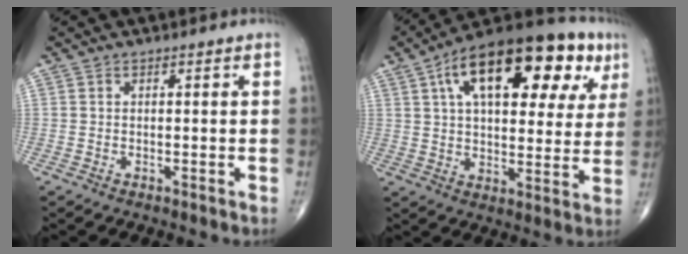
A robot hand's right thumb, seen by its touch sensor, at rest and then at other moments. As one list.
[{"total": 25.7, "force": [10.8, 12.2, 19.9], "torque": [-0.276, 0.018, 0.161]}]